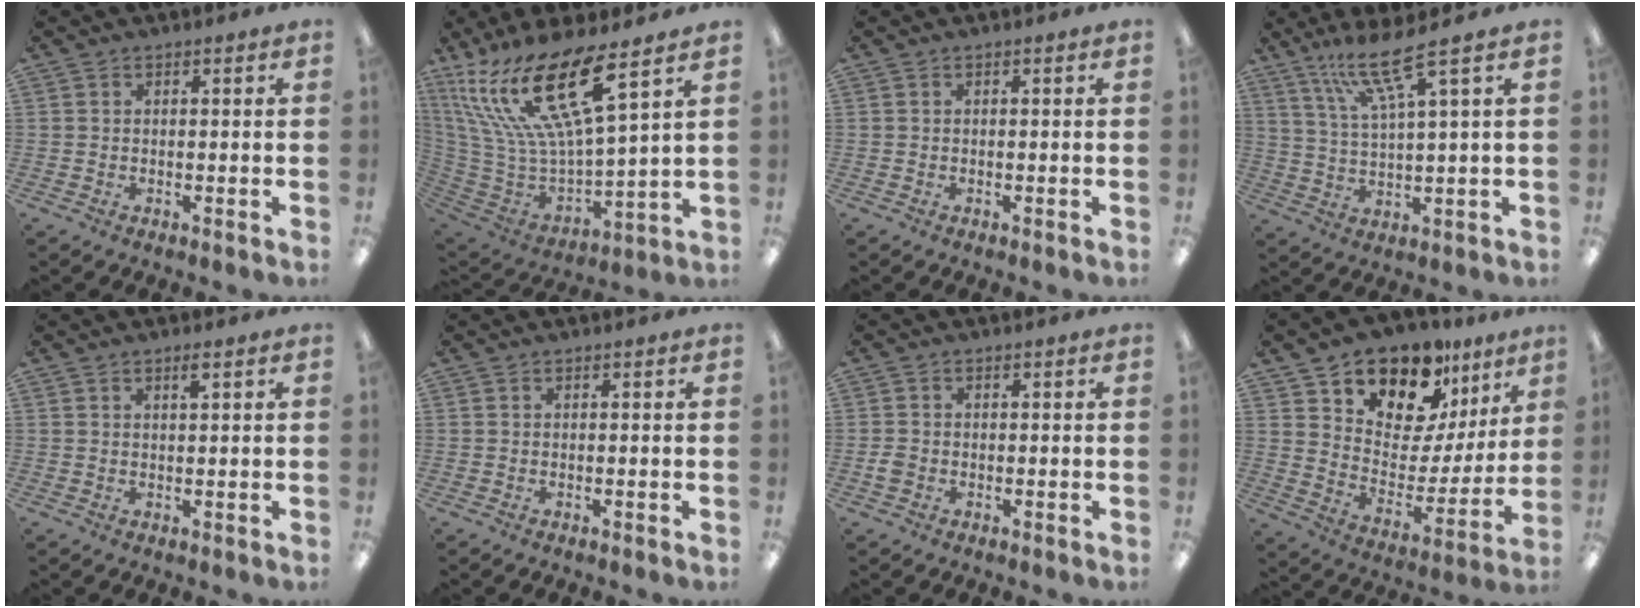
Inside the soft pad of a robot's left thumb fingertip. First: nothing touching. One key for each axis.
{"total": 22.3, "fx": 13.7, "fy": 5.9, "fz": 16.6, "tx": -0.359, "ty": -0.086, "tz": 0.231}
{"total": 0.0}
{"total": 11.5, "fx": 7.6, "fy": 1.6, "fz": 8.4, "tx": -0.170, "ty": -0.028, "tz": 0.135}
{"total": 1.8, "fx": 1.2, "fy": 0.3, "fz": 1.2, "tx": -0.019, "ty": -0.002, "tz": 0.019}
{"total": 0.0}
{"total": 2.0, "fx": -0.5, "fy": 1.7, "fz": 1.0, "tx": -0.016, "ty": 0.004, "tz": -0.009}
{"total": 14.6, "fx": 11.7, "fy": 7.5, "fz": 4.4, "tx": -0.090, "ty": -0.096, "tz": 0.214}